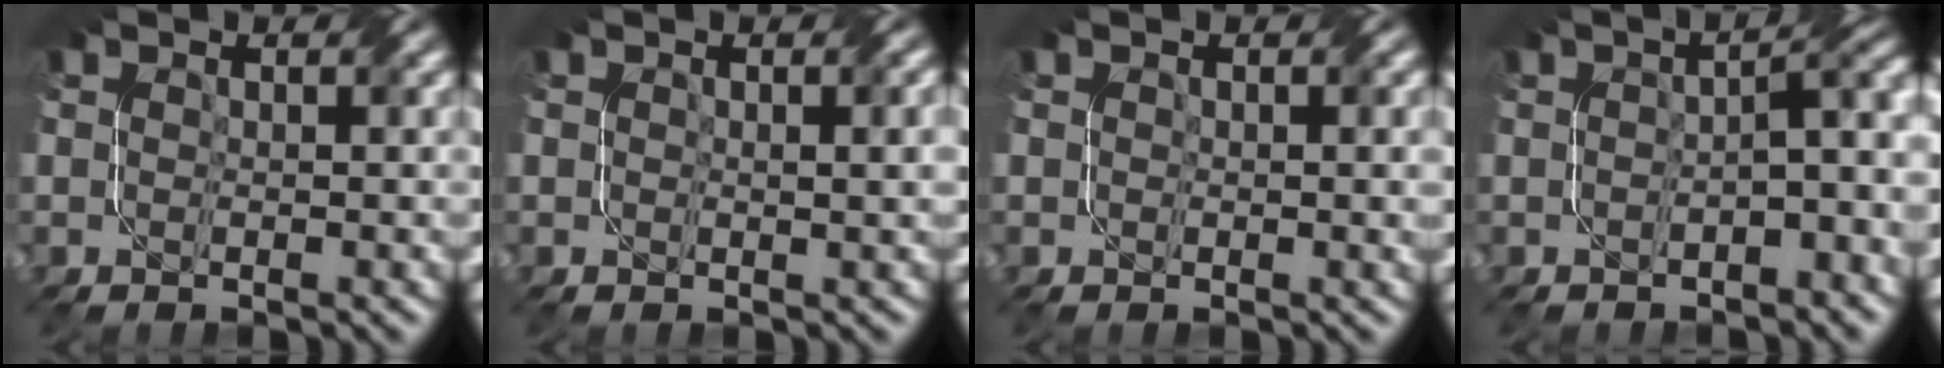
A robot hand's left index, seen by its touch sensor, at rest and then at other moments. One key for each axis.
{"total": 1.7, "fx": 0.5, "fy": 0.5, "fz": 1.5, "tx": -0.020, "ty": 0.003, "tz": 0.009}
{"total": 1.5, "fx": 0.5, "fy": 0.6, "fz": 1.2, "tx": -0.013, "ty": 0.000, "tz": 0.010}
{"total": 4.5, "fx": -0.9, "fy": 1.2, "fz": 4.3, "tx": -0.053, "ty": 0.014, "tz": -0.017}